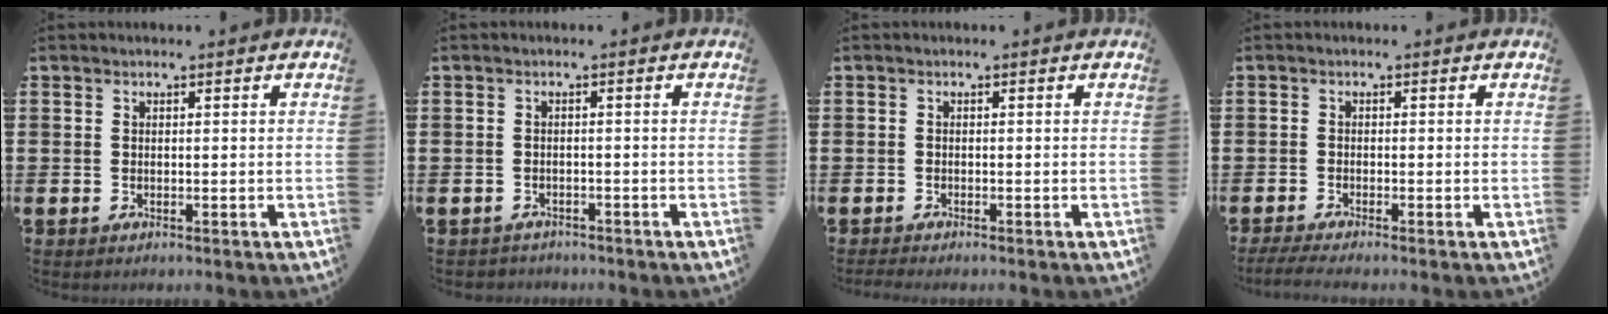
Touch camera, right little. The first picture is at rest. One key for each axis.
{"total": 0.9, "fx": -0.8, "fy": 0.3, "fz": -0.2, "tx": -0.001, "ty": 0.003, "tz": -0.019}
{"total": 0.0}
{"total": 0.9, "fx": -0.7, "fy": 0.0, "fz": 0.6, "tx": -0.010, "ty": 0.000, "tz": -0.013}